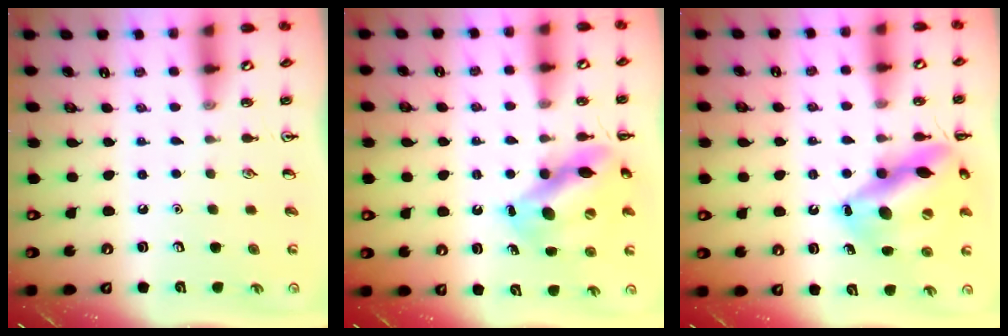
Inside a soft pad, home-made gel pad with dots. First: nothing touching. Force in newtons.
{"total": 12.0, "press": 11.6, "slide": 3.0}
{"total": 17.7, "press": 17.6, "slide": 1.8}